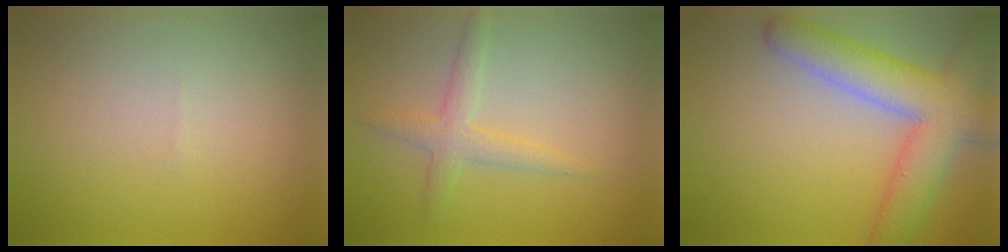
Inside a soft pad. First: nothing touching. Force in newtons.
{"total": 2.4, "press": 2.4, "slide": 0.1}
{"total": 7.6, "press": 7.5, "slide": 0.5}